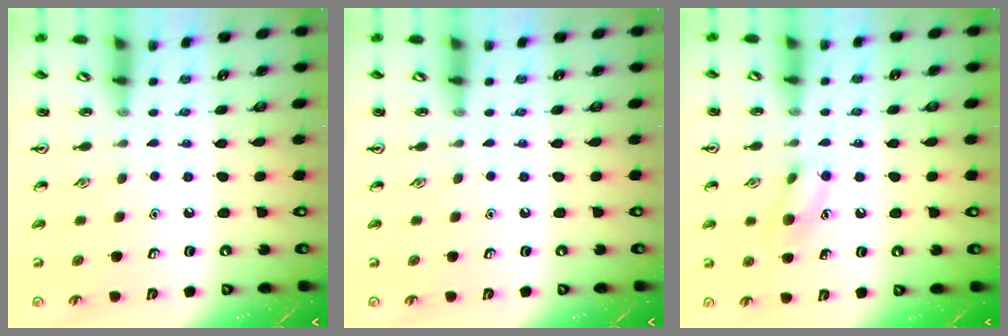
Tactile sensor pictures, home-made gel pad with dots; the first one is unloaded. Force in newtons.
{"total": 0.0}
{"total": 7.9, "press": 7.8, "slide": 0.8}